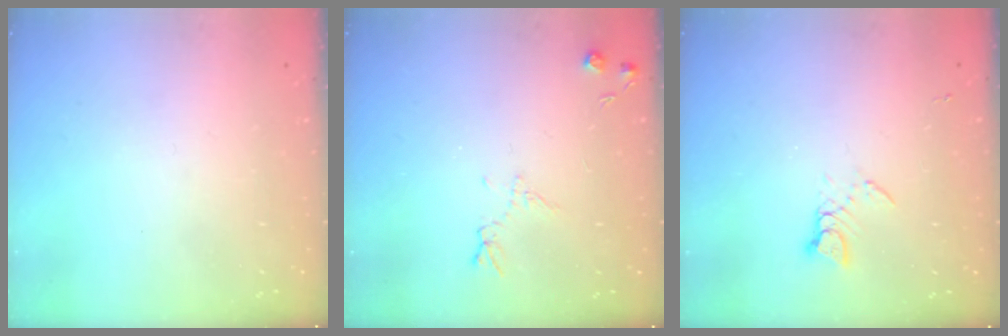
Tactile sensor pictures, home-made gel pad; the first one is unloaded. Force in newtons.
{"total": 5.5, "press": 5.5, "slide": 0.8}
{"total": 3.7, "press": 3.7, "slide": 0.4}